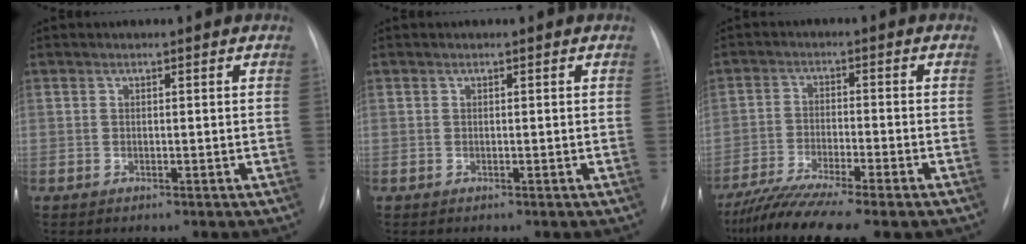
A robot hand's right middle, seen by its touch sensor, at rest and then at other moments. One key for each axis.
{"total": 0.0}
{"total": 11.8, "fx": -9.4, "fy": 0.6, "fz": 7.1, "tx": -0.119, "ty": -0.027, "tz": -0.149}